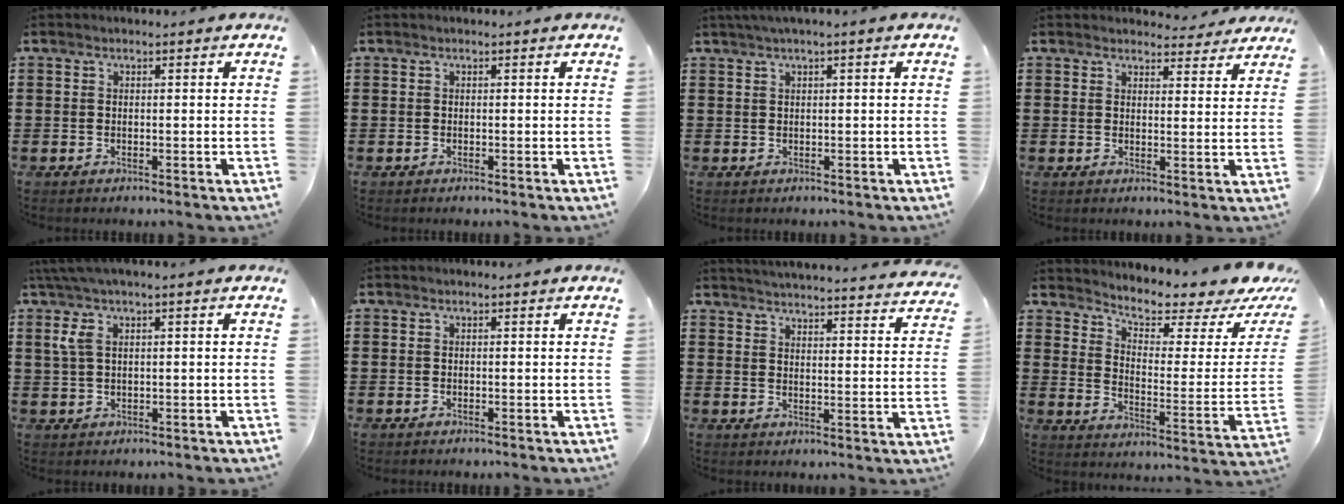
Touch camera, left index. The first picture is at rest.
{"total": 0.0}
{"total": 1.3, "force": [0.4, -0.1, 1.3], "torque": [-0.022, -0.003, 0.008]}
{"total": 3.5, "force": [3.3, 0.8, 0.6], "torque": [-0.014, -0.015, 0.060]}
{"total": 3.9, "force": [0.8, 1.0, 3.6], "torque": [-0.080, 0.000, 0.011]}
{"total": 0.0}
{"total": 3.9, "force": [3.8, -0.7, 0.3], "torque": [-0.025, -0.031, 0.064]}
{"total": 4.9, "force": [4.1, 0.9, 2.6], "torque": [-0.067, -0.039, 0.061]}